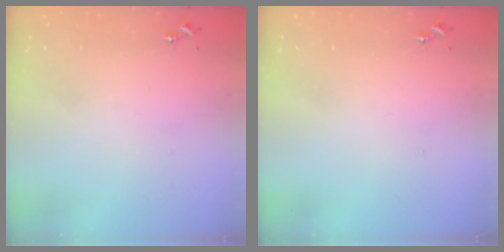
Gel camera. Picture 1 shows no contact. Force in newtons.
{"total": 0.0}